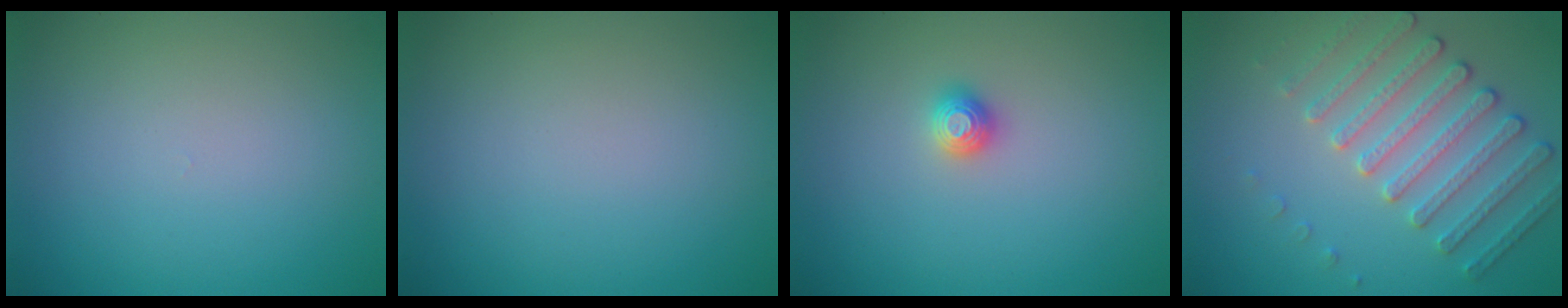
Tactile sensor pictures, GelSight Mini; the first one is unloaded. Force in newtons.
{"total": 0.0}
{"total": 1.2, "press": 1.2, "slide": 0.2}
{"total": 4.2, "press": 3.8, "slide": 1.8}